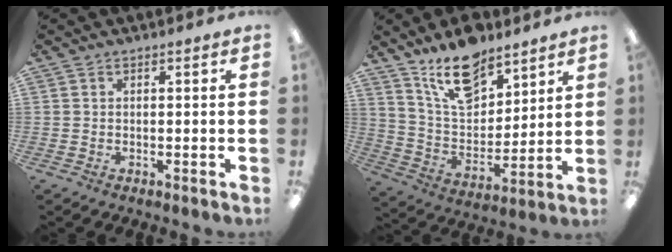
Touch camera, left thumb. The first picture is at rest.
{"total": 14.8, "force": [10.9, 7.1, 7.1], "torque": [-0.125, -0.059, 0.198]}